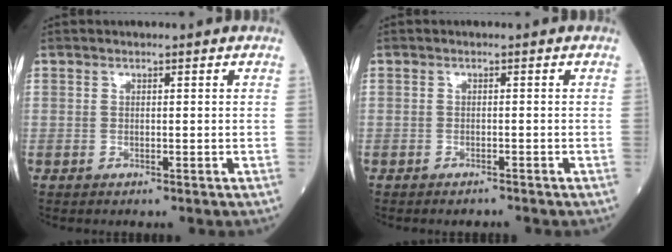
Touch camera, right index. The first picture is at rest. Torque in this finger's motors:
{"motor_torque": [-0.13, -0.15, 0.11, 0.01]}